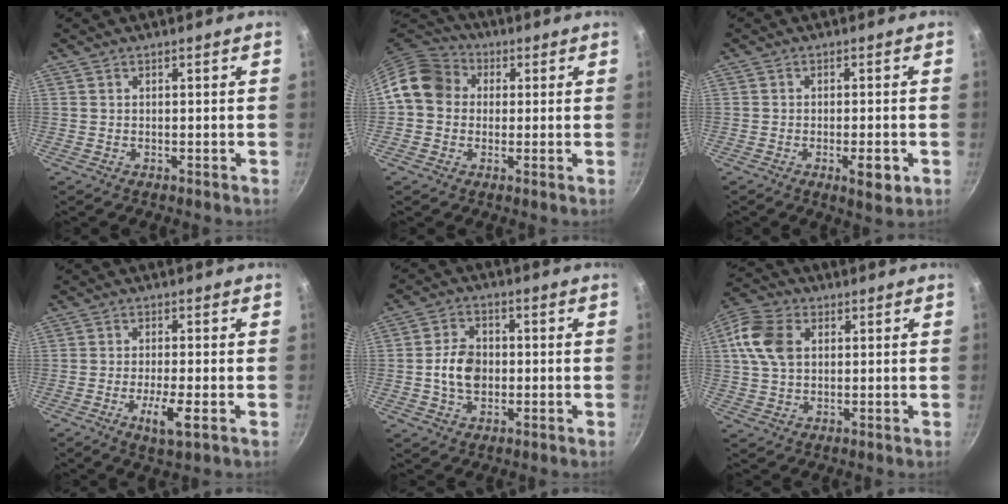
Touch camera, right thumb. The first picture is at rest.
{"total": 10.5, "force": [1.3, 9.1, 5.2], "torque": [-0.064, 0.024, 0.003]}
{"total": 5.0, "force": [-1.8, 1.7, 4.3], "torque": [-0.060, 0.007, -0.023]}
{"total": 5.6, "force": [-1.9, 1.1, 5.1], "torque": [-0.095, 0.002, -0.033]}
{"total": 7.7, "force": [-0.6, 5.8, 5.1], "torque": [-0.072, 0.013, -0.017]}
{"total": 10.5, "force": [2.3, 7.4, 7.1], "torque": [-0.126, 0.010, 0.032]}